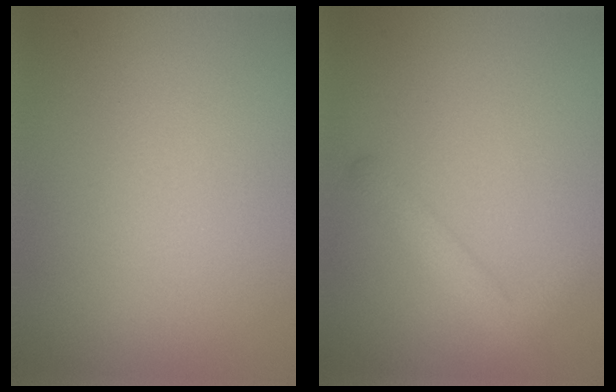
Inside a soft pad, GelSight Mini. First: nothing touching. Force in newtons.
{"total": 2.3, "press": 2.3, "slide": 0.2}